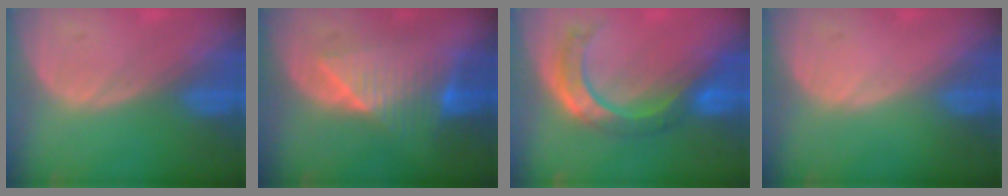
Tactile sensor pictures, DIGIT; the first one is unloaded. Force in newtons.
{"total": 7.8, "press": 7.4, "slide": 2.6}
{"total": 7.9, "press": 7.2, "slide": 3.3}
{"total": 0.0}